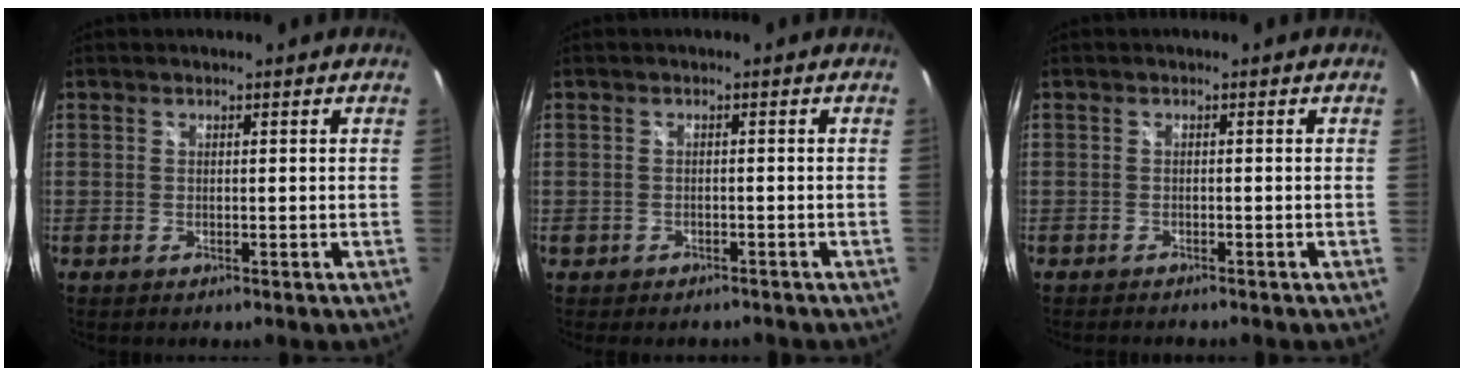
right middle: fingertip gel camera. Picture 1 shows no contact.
{"total": 3.5, "force": [-2.8, 1.8, 1.2], "torque": [-0.027, -0.012, -0.034]}
{"total": 2.9, "force": [-2.6, 0.6, 1.0], "torque": [-0.025, -0.014, -0.043]}